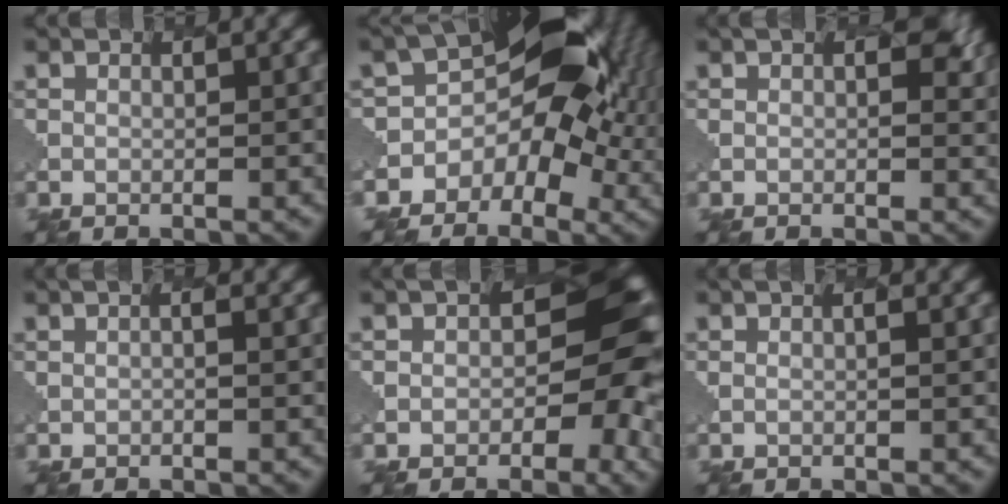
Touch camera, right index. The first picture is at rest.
{"total": 6.7, "force": [-1.0, 5.7, 3.3], "torque": [-0.045, 0.019, -0.044]}
{"total": 1.3, "force": [1.1, 0.4, -0.5], "torque": [0.000, 0.011, -0.002]}
{"total": 0.8, "force": [-0.1, 0.4, 0.7], "torque": [-0.005, 0.006, -0.014]}
{"total": 4.8, "force": [0.1, 3.5, 3.2], "torque": [-0.048, 0.013, -0.033]}
{"total": 0.9, "force": [0.4, 0.3, 0.8], "torque": [-0.002, 0.012, -0.008]}